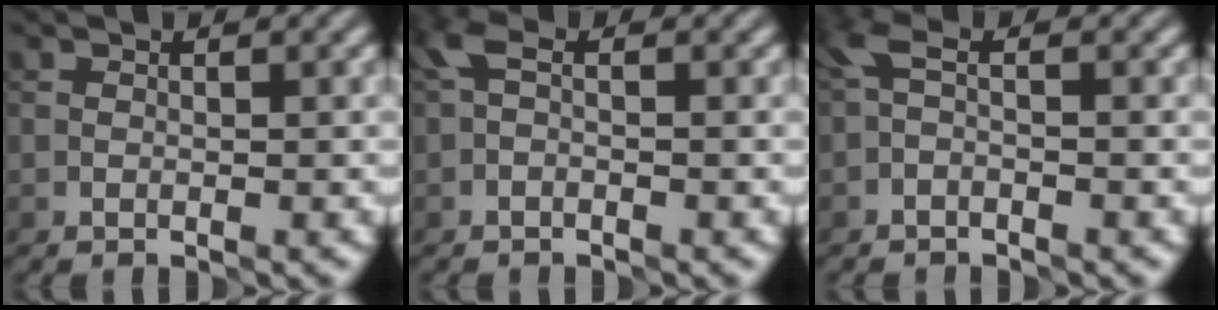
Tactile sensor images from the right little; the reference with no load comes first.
{"total": 1.3, "force": [-0.3, 0.5, 1.1], "torque": [-0.026, 0.005, -0.009]}
{"total": 1.6, "force": [-0.6, 0.5, 1.4], "torque": [-0.037, 0.005, -0.017]}